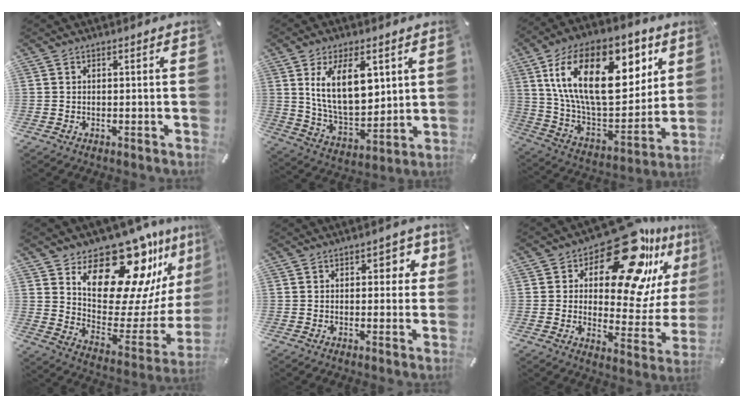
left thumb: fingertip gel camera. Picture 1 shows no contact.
{"total": 15.9, "force": [6.1, 8.7, 11.8], "torque": [-0.215, -0.017, 0.106]}
{"total": 27.0, "force": [11.7, 14.8, 19.4], "torque": [-0.357, -0.053, 0.200]}
{"total": 23.8, "force": [16.7, 11.6, 12.3], "torque": [-0.155, -0.134, 0.284]}
{"total": 4.8, "force": [1.3, 2.9, 3.6], "torque": [-0.034, -0.003, 0.012]}
{"total": 24.1, "force": [15.1, 11.0, 15.2], "torque": [-0.202, -0.110, 0.251]}